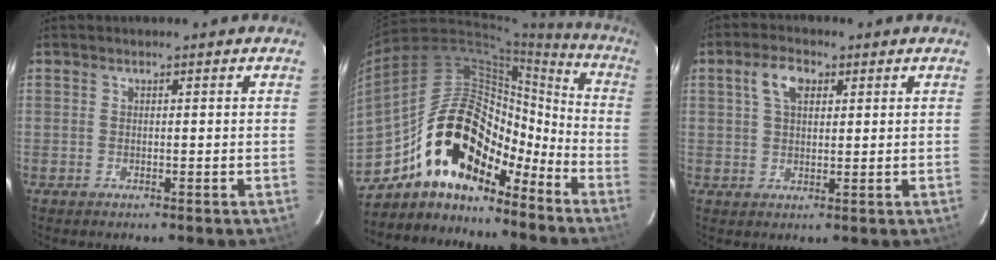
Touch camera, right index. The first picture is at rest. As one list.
[{"total": 19.2, "force": [-13.1, 9.7, 10.2], "torque": [-0.170, 0.030, -0.224]}, {"total": 5.0, "force": [2.1, 2.6, 3.7], "torque": [-0.069, 0.013, 0.038]}]